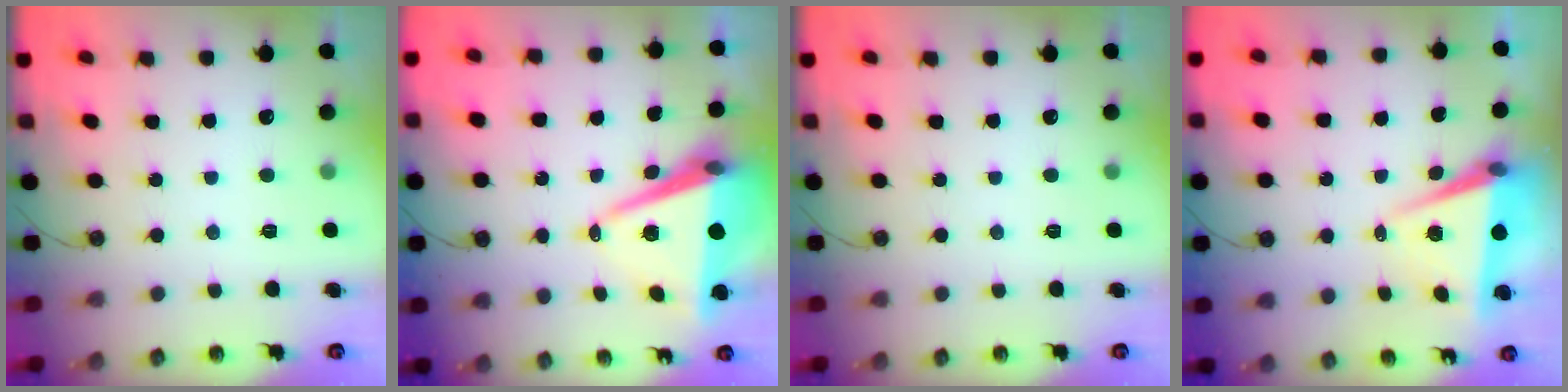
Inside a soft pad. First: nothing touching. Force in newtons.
{"total": 10.7, "press": 9.9, "slide": 4.1}
{"total": 2.0, "press": 0.4, "slide": 2.0}
{"total": 6.3, "press": 4.7, "slide": 4.2}